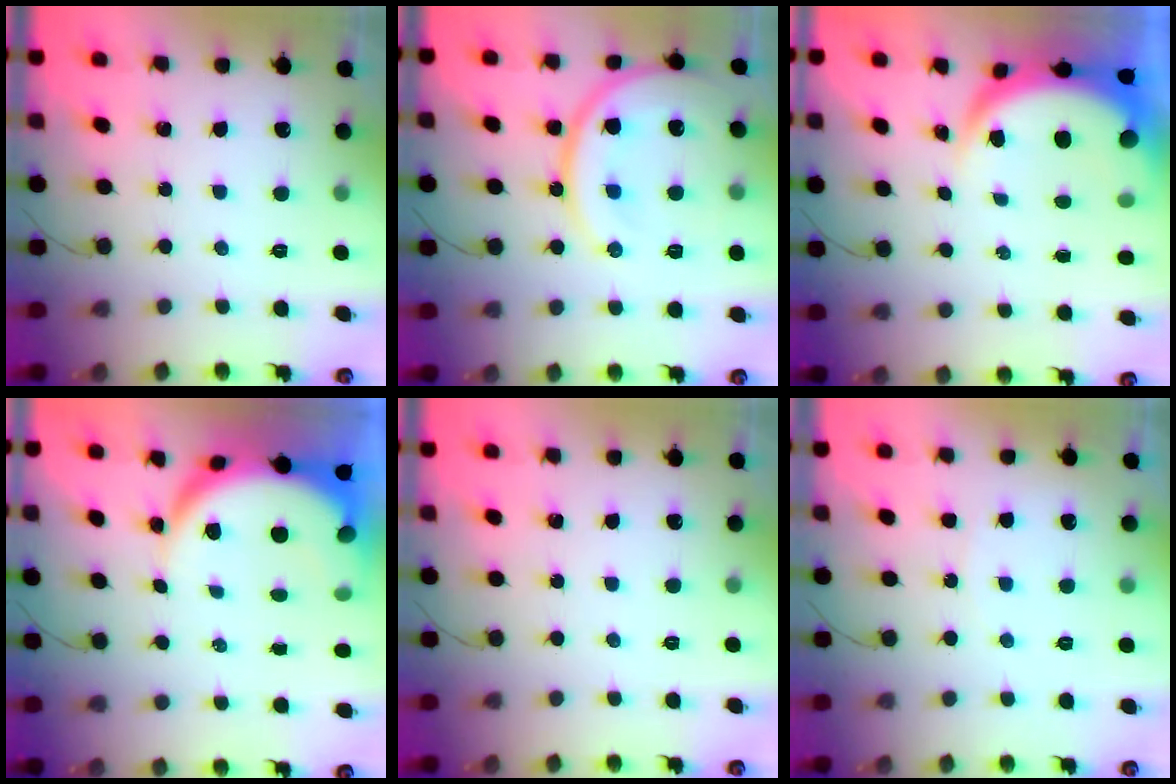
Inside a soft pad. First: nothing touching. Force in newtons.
{"total": 17.0, "press": 17.0, "slide": 1.0}
{"total": 6.9, "press": 6.8, "slide": 0.8}
{"total": 10.4, "press": 10.3, "slide": 1.3}
{"total": 0.0}
{"total": 3.7, "press": 3.7, "slide": 0.3}